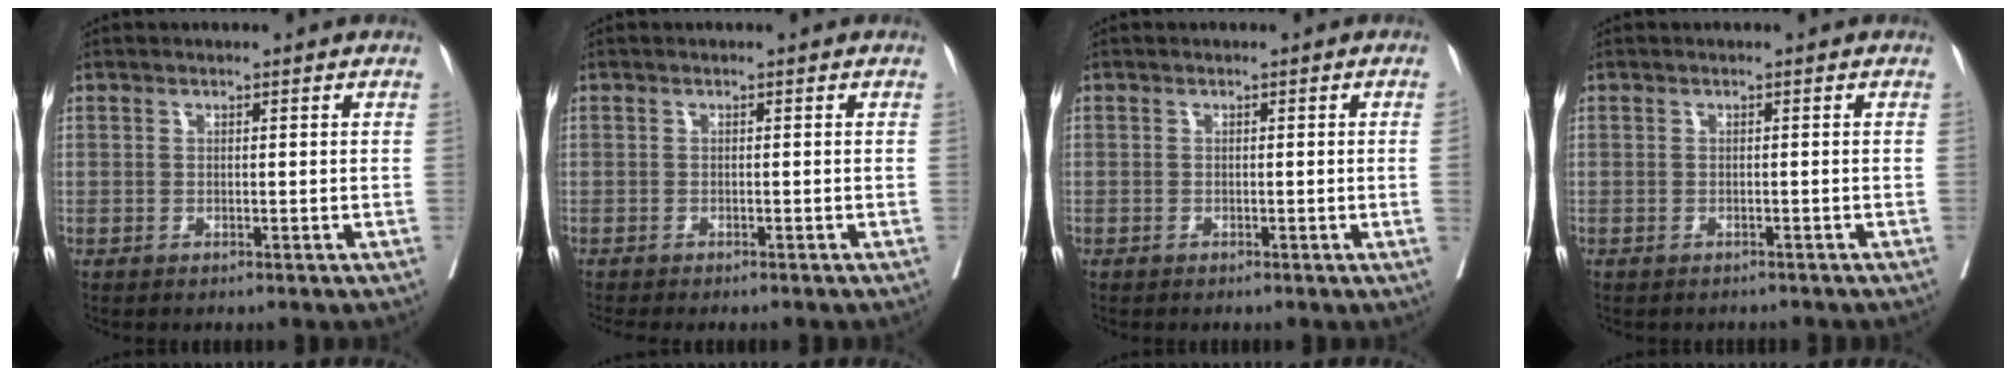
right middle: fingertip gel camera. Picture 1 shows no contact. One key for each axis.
{"total": 4.3, "fx": -3.8, "fy": 0.7, "fz": 1.9, "tx": -0.019, "ty": -0.008, "tz": -0.054}
{"total": 0.9, "fx": -0.2, "fy": -0.3, "fz": 0.8, "tx": -0.008, "ty": 0.002, "tz": -0.004}
{"total": 2.5, "fx": -2.2, "fy": 1.0, "fz": 0.4, "tx": -0.008, "ty": -0.001, "tz": -0.030}